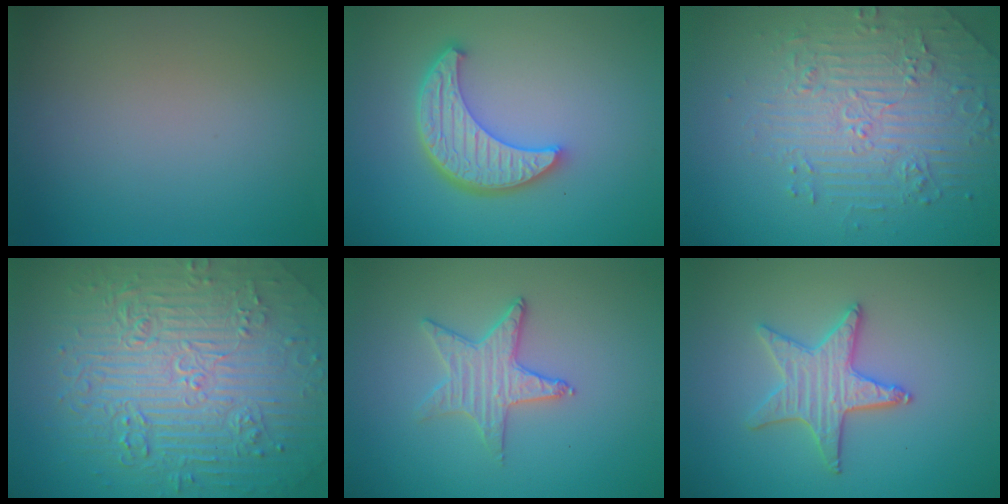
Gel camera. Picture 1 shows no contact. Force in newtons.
{"total": 5.5, "press": 4.2, "slide": 3.5}
{"total": 4.4, "press": 4.0, "slide": 1.8}
{"total": 11.2, "press": 7.4, "slide": 8.4}
{"total": 2.8, "press": 2.8, "slide": 0.4}
{"total": 3.6, "press": 3.4, "slide": 1.2}